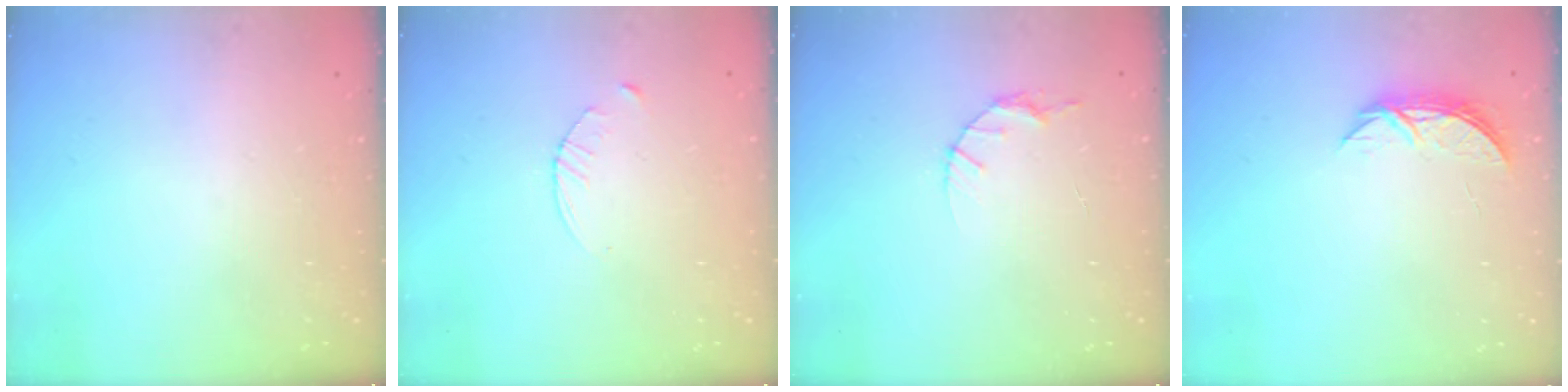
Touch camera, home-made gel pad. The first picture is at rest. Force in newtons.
{"total": 2.9, "press": 2.9, "slide": 0.4}
{"total": 4.1, "press": 4.1, "slide": 0.5}
{"total": 5.2, "press": 5.2, "slide": 0.6}